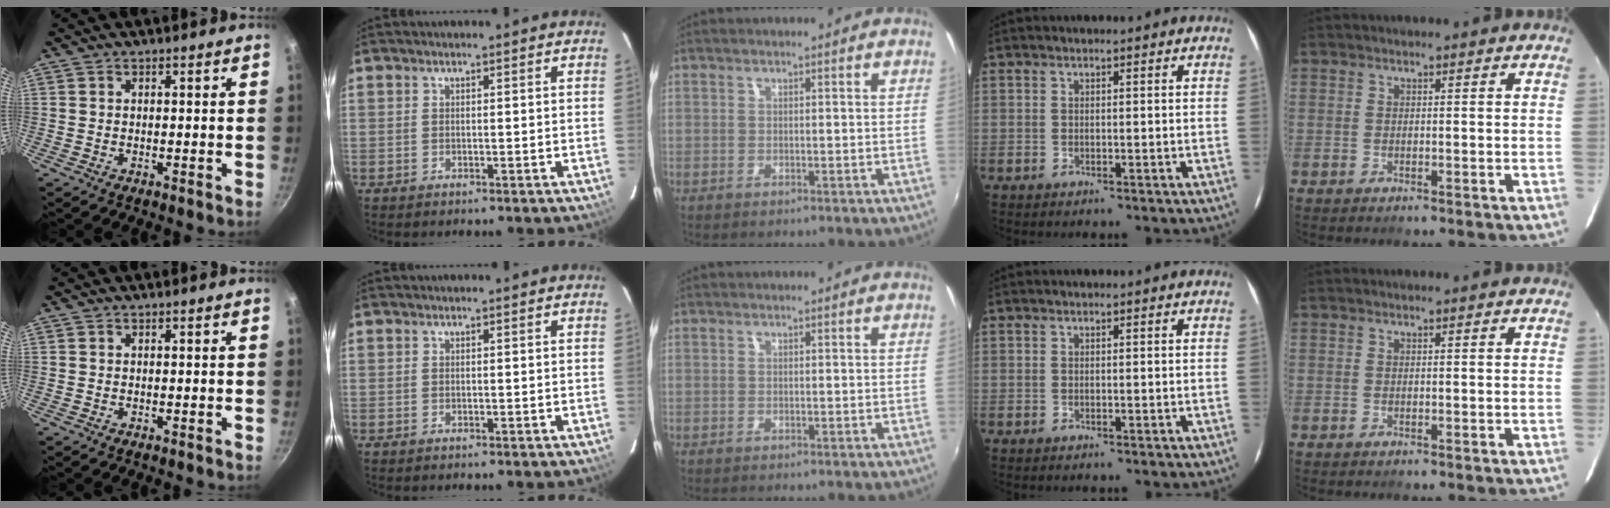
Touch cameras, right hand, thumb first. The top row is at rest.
{}